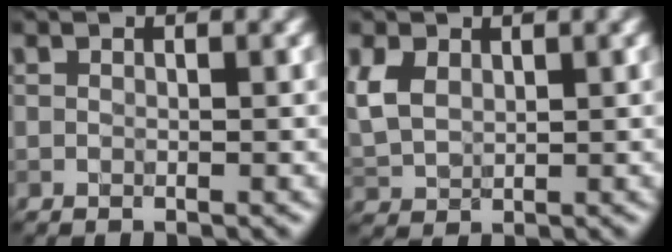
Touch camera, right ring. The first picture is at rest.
{"total": 3.6, "force": [1.2, 2.6, 2.2], "torque": [-0.061, 0.004, 0.025]}